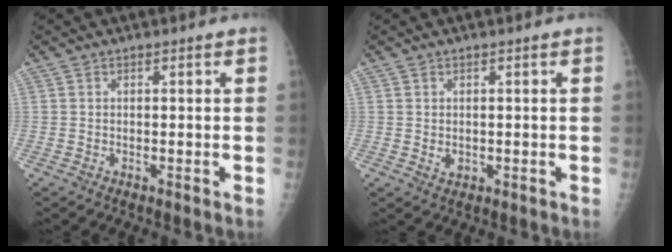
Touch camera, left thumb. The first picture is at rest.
{"total": 1.7, "force": [0.0, 1.4, 1.1], "torque": [-0.014, -0.003, 0.006]}